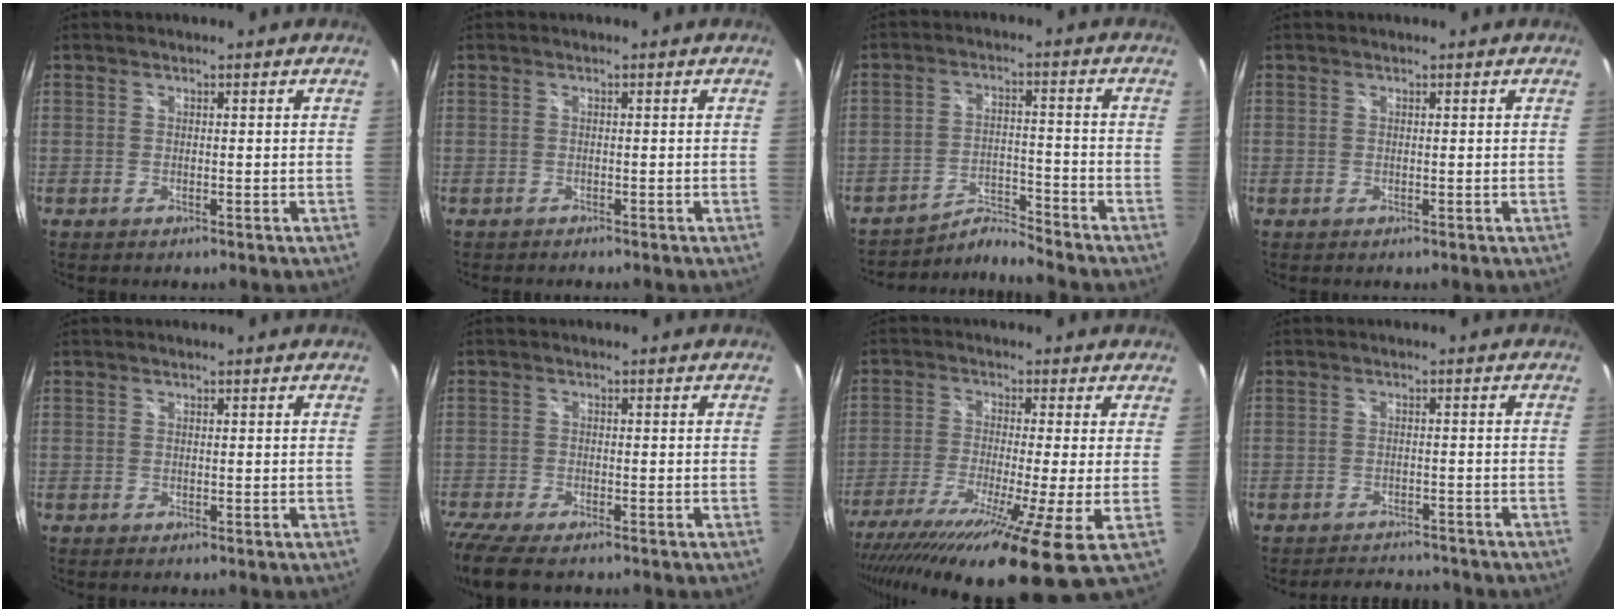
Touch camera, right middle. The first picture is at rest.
{"total": 0.6, "force": [-0.6, 0.0, 0.0], "torque": [-0.001, -0.004, -0.011]}
{"total": 5.4, "force": [-5.0, -1.6, -1.2], "torque": [0.012, 0.021, -0.095]}
{"total": 0.0}
{"total": 0.0}
{"total": 8.2, "force": [-6.7, 1.8, 4.5], "torque": [-0.118, -0.040, -0.125]}
{"total": 17.9, "force": [-10.3, 0.3, 14.7], "torque": [-0.282, -0.080, -0.176]}
{"total": 6.7, "force": [-6.3, 1.8, 1.5], "torque": [-0.038, 0.006, -0.086]}